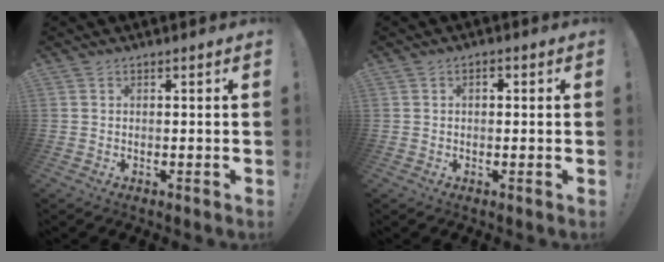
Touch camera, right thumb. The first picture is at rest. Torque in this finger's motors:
{"motor_torque": [-0.05, -0.01, -0.18, 0.01, 0.05]}